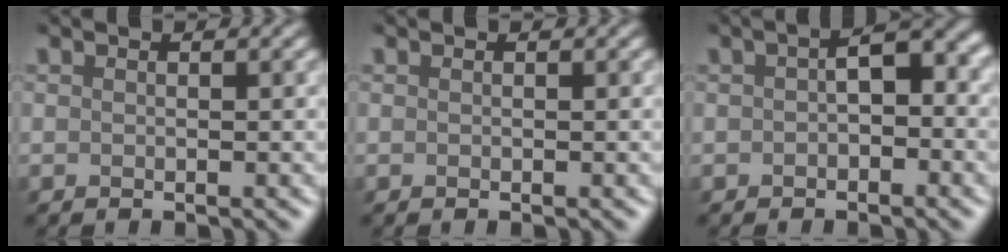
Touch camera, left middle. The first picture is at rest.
{"total": 0.0}
{"total": 2.7, "force": [-0.7, 1.2, 2.3], "torque": [-0.032, 0.013, -0.018]}